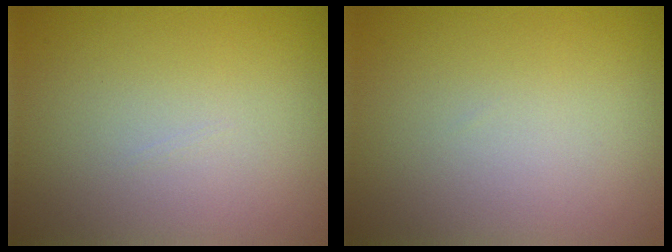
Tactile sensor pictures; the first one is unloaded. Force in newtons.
{"total": 0.0}